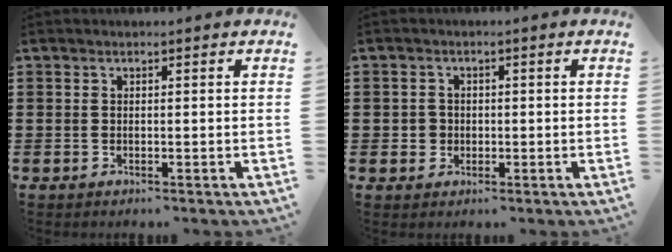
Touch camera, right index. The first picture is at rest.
{"total": 2.3, "force": [-0.4, 2.2, 0.5], "torque": [-0.017, 0.006, -0.010]}